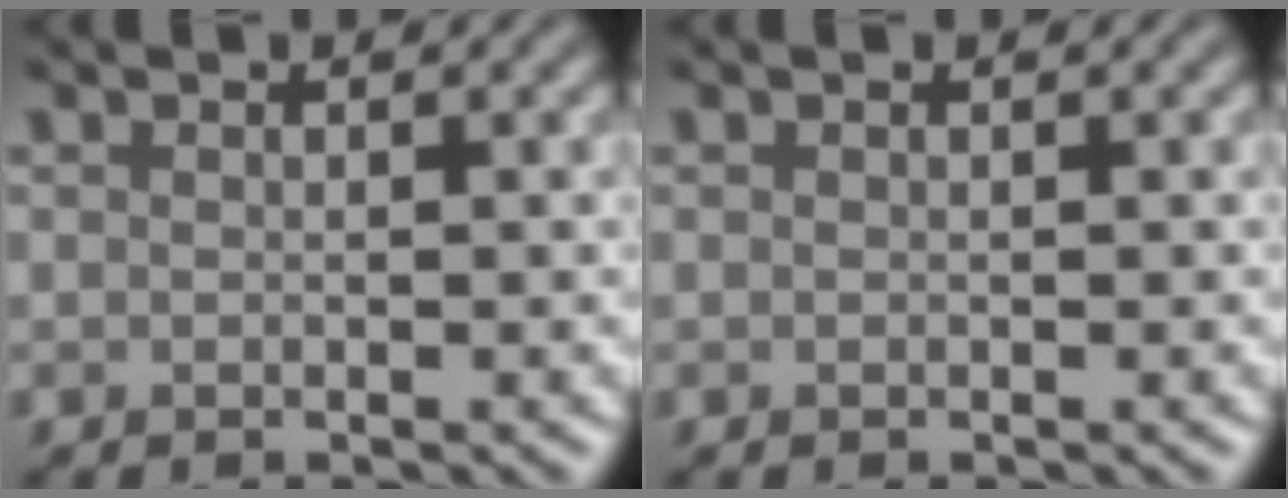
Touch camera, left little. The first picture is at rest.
{"total": 0.0}